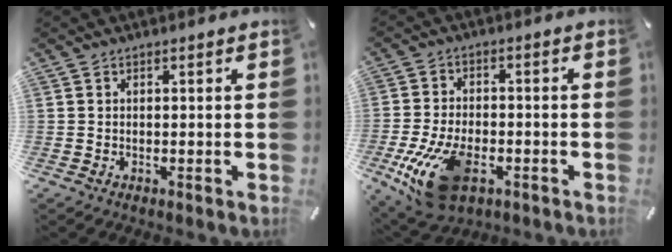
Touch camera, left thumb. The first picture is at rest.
{"total": 15.6, "force": [-5.8, 8.9, 11.4], "torque": [-0.219, 0.015, -0.090]}